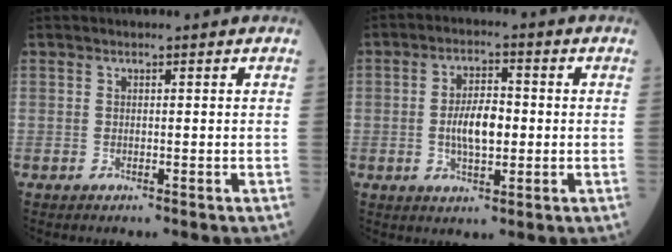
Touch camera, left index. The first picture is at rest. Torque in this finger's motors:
{"motor_torque": [1.22, 0.21, 0.45, 0.06]}